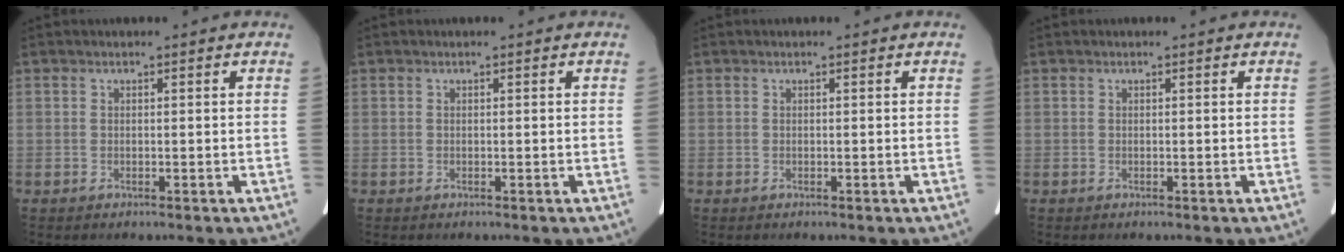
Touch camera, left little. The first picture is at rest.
{"total": 0.0}
{"total": 0.0}
{"total": 0.0}